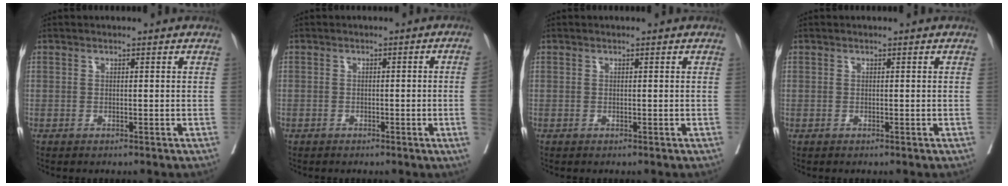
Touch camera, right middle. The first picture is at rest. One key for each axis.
{"total": 3.1, "fx": -0.5, "fy": -1.1, "fz": 2.8, "tx": -0.038, "ty": 0.002, "tz": -0.007}
{"total": 0.0}
{"total": 0.0}